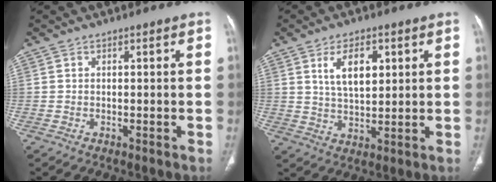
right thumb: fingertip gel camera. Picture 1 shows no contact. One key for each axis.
{"total": 8.2, "fx": 3.0, "fy": 4.2, "fz": 6.4, "tx": -0.094, "ty": -0.012, "tz": 0.060}